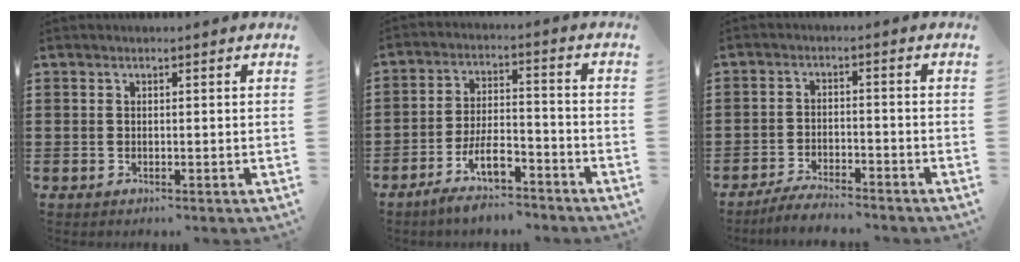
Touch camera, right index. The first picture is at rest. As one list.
[{"total": 7.6, "force": [-5.4, 2.4, 4.9], "torque": [-0.104, 0.003, -0.102]}, {"total": 3.9, "force": [-3.8, 0.5, 0.9], "torque": [-0.017, 0.007, -0.076]}]